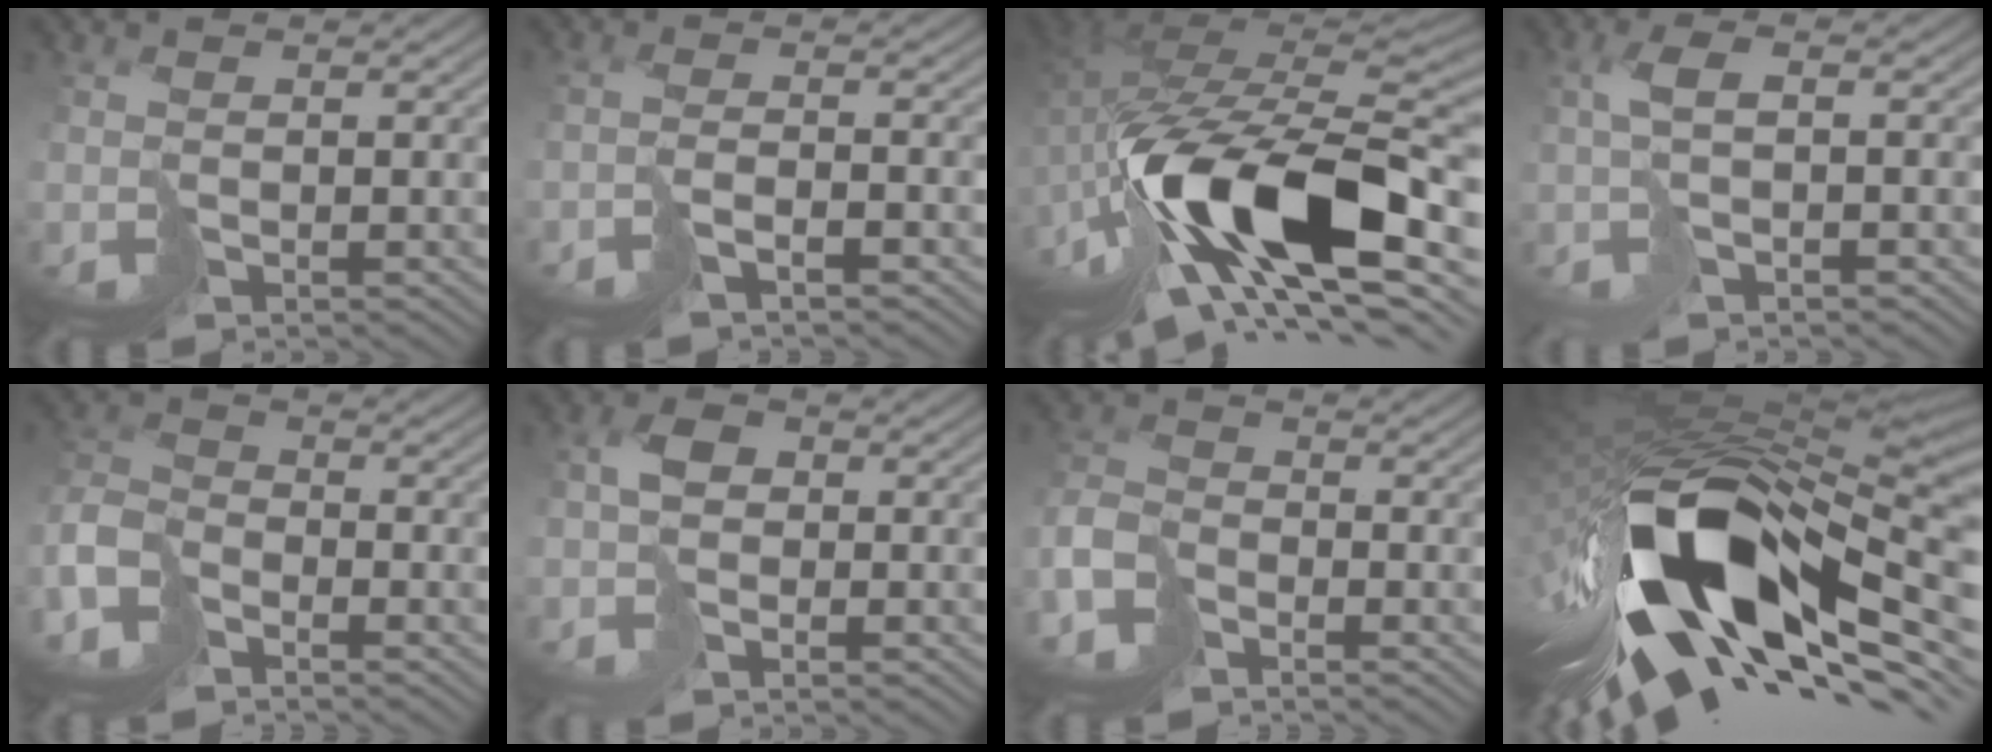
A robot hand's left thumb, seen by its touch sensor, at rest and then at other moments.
{"total": 3.1, "force": [-2.1, 0.5, 2.2], "torque": [-0.048, 0.000, -0.048]}
{"total": 19.8, "force": [-7.3, 9.7, 15.6], "torque": [-0.310, -0.031, -0.116]}
{"total": 3.1, "force": [0.0, 0.8, 3.0], "torque": [-0.063, 0.010, -0.004]}
{"total": 7.2, "force": [-5.0, 3.5, 3.7], "torque": [-0.096, -0.010, -0.118]}
{"total": 3.5, "force": [-0.7, 2.5, 2.2], "torque": [-0.042, 0.006, -0.023]}
{"total": 5.8, "force": [-4.0, 2.9, 2.9], "torque": [-0.073, -0.005, -0.098]}
{"total": 19.2, "force": [-6.7, 9.1, 15.5], "torque": [-0.312, -0.034, -0.107]}